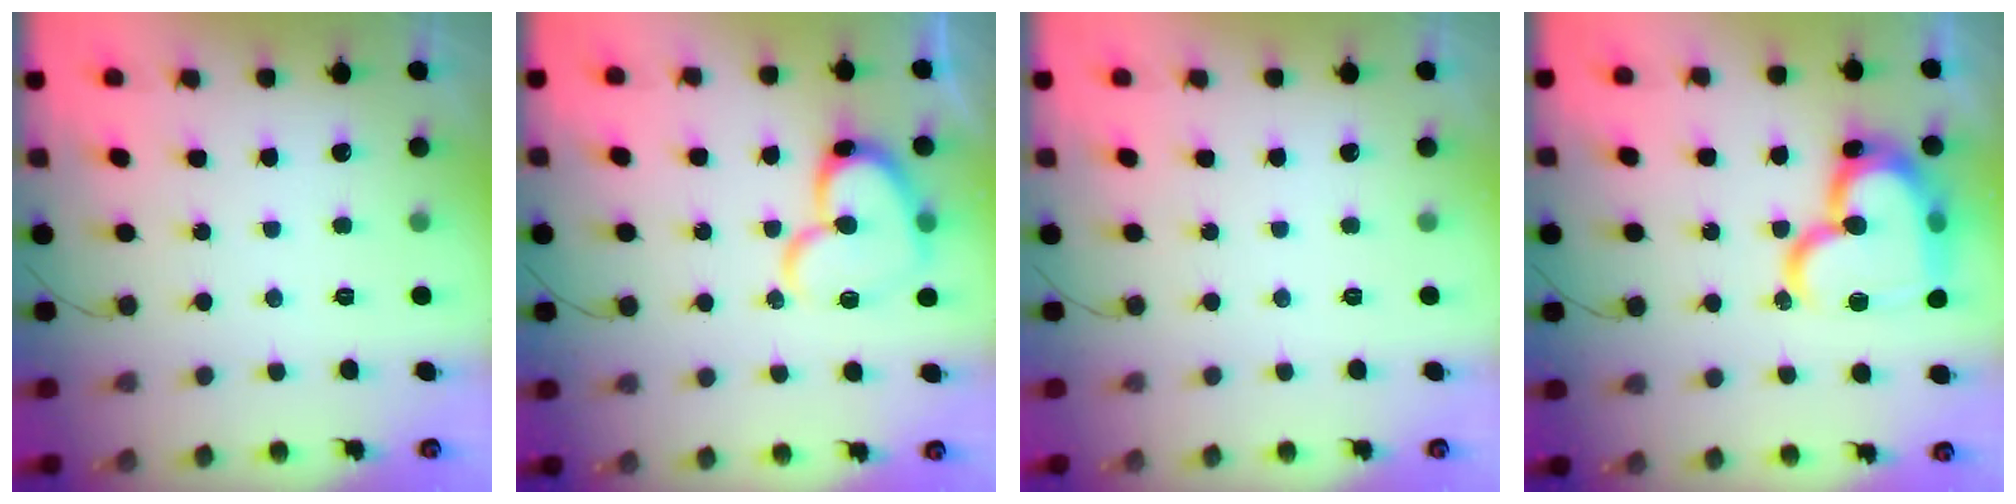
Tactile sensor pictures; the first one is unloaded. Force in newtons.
{"total": 15.3, "press": 15.2, "slide": 1.6}
{"total": 0.0}
{"total": 24.7, "press": 24.7, "slide": 2.1}